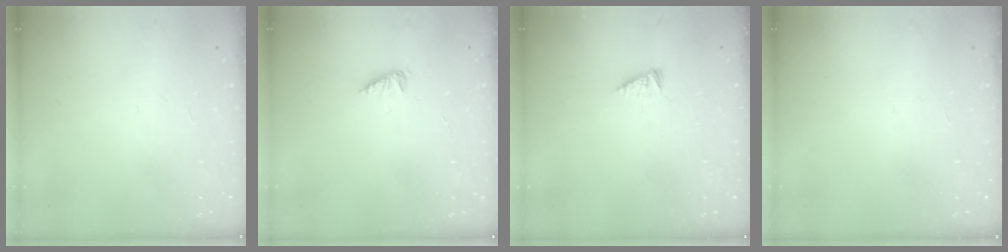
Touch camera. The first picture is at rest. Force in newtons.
{"total": 2.1, "press": 2.1, "slide": 0.3}
{"total": 2.8, "press": 2.8, "slide": 0.3}
{"total": 0.0}